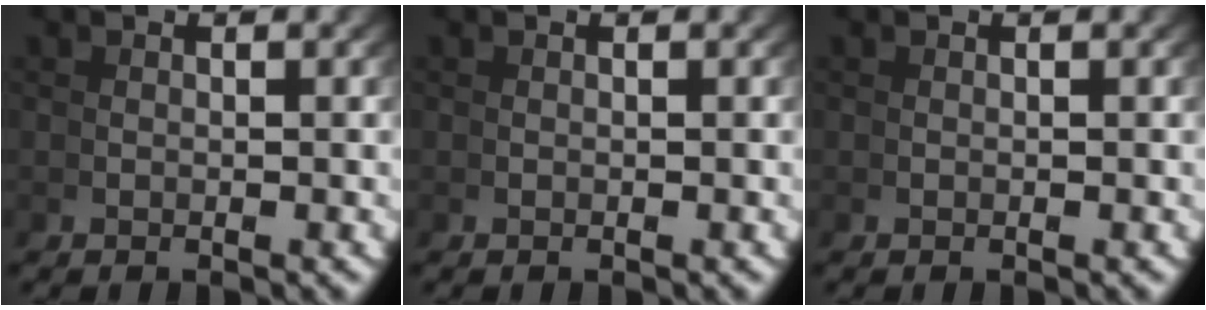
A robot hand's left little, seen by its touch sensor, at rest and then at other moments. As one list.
[{"total": 0.0}, {"total": 0.0}]